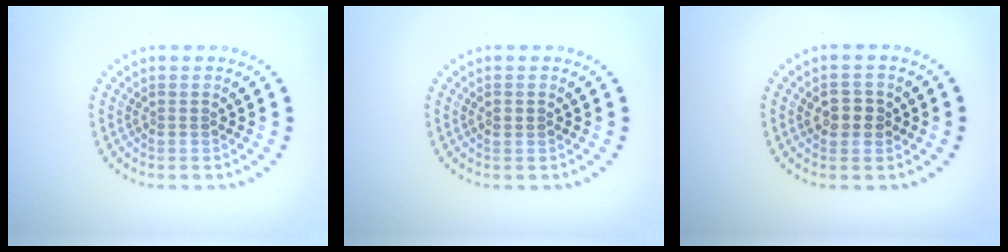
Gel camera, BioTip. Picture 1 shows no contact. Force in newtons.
{"total": 1.1, "press": 1.1, "slide": 0.1}
{"total": 2.4, "press": 2.4, "slide": 0.4}